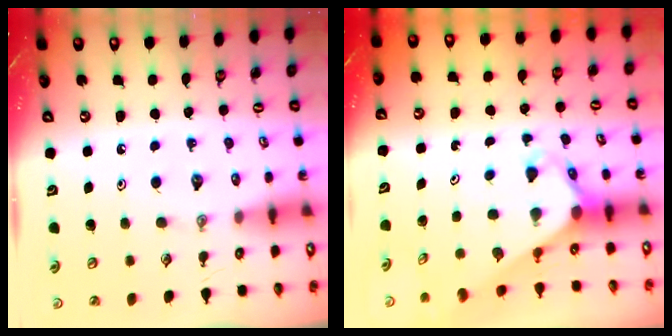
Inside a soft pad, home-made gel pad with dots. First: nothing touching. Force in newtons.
{"total": 2.8, "press": 2.8, "slide": 0.2}